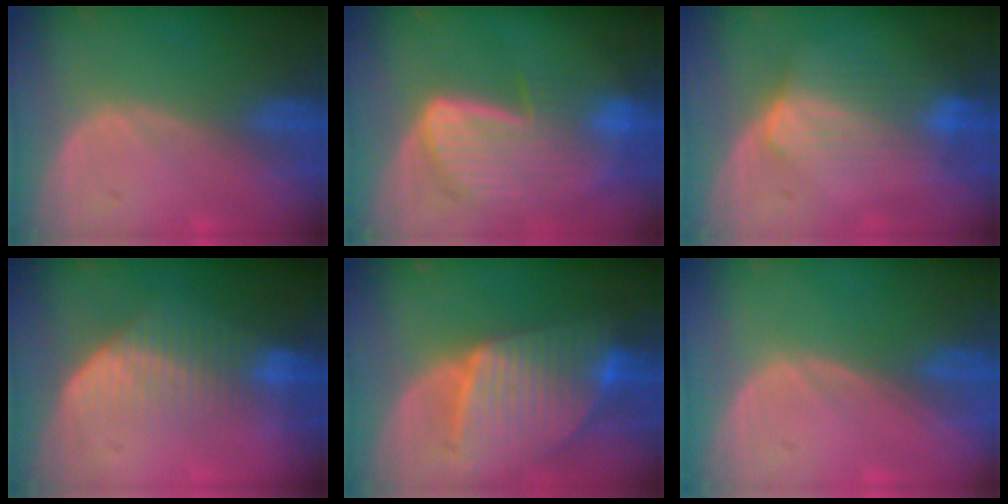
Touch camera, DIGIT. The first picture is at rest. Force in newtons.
{"total": 8.8, "press": 7.9, "slide": 4.0}
{"total": 7.2, "press": 6.5, "slide": 3.1}
{"total": 7.2, "press": 6.1, "slide": 3.8}
{"total": 10.0, "press": 10.0, "slide": 0.8}
{"total": 0.0}